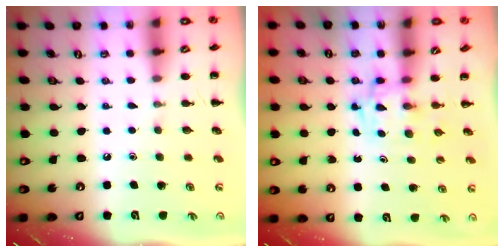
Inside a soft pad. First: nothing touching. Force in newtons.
{"total": 3.4, "press": 3.4, "slide": 0.4}